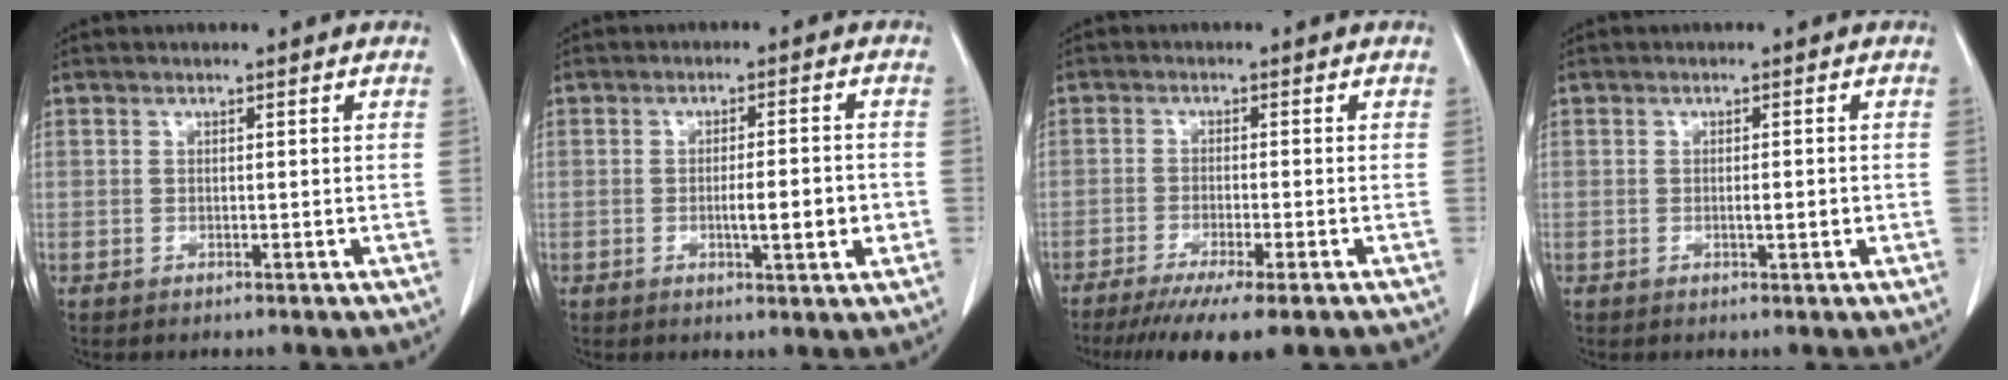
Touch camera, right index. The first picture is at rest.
{"total": 5.7, "force": [-1.3, 0.9, 5.5], "torque": [-0.086, -0.001, -0.013]}
{"total": 10.5, "force": [-7.9, 0.8, 6.8], "torque": [-0.090, -0.022, -0.119]}
{"total": 1.7, "force": [-0.3, 0.4, 1.6], "torque": [-0.029, 0.000, -0.002]}